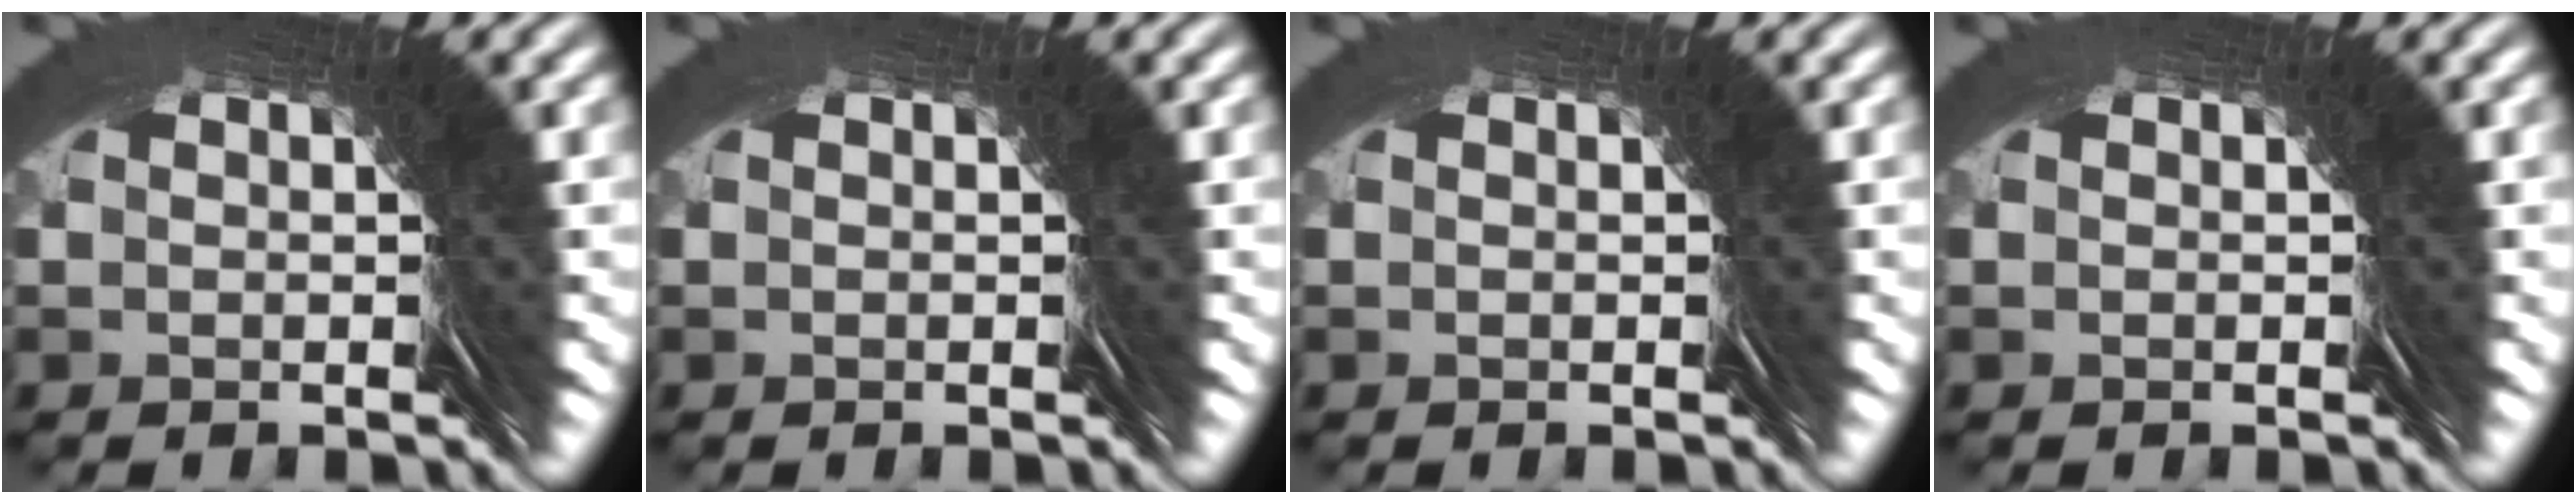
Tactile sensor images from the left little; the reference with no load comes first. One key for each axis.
{"total": 0.0}
{"total": 0.0}
{"total": 0.0}